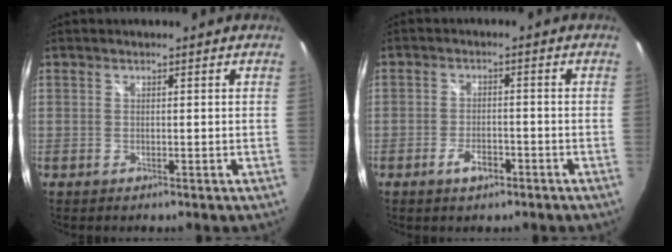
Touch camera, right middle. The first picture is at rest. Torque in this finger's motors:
{"motor_torque": [0.64, -0.51, 0.30, 0.06]}